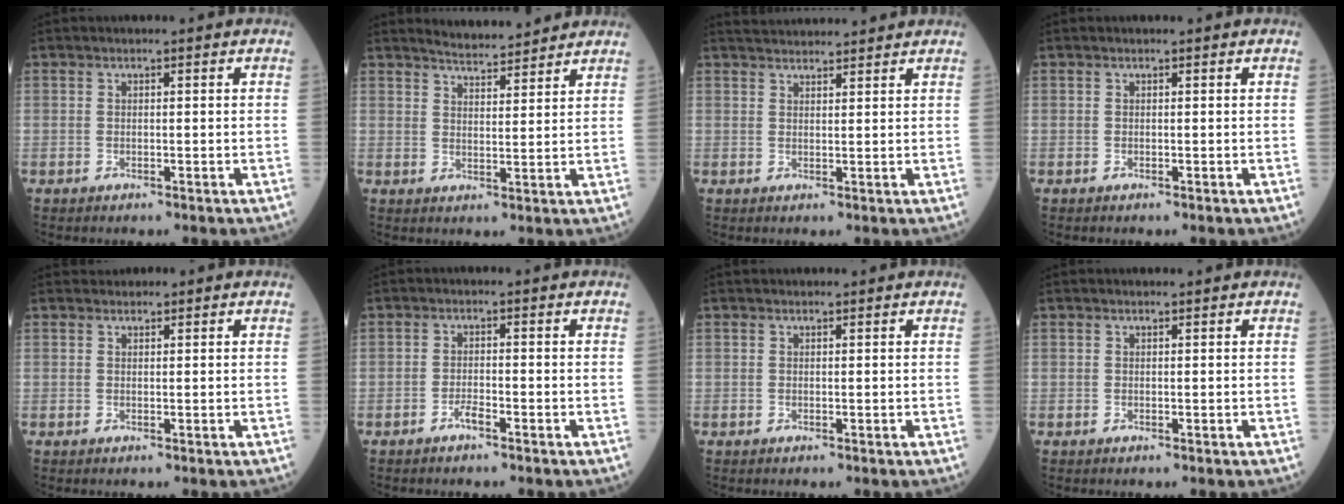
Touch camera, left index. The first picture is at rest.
{"total": 6.2, "force": [6.0, 0.6, 1.4], "torque": [-0.031, 0.009, 0.091]}
{"total": 6.7, "force": [6.5, 0.5, 1.6], "torque": [-0.028, 0.036, 0.095]}
{"total": 0.0}
{"total": 0.7, "force": [0.6, 0.3, -0.1], "torque": [-0.004, 0.008, 0.009]}
{"total": 1.7, "force": [-1.3, 0.1, 1.0], "torque": [-0.025, 0.000, -0.023]}
{"total": 0.6, "force": [0.6, 0.1, 0.0], "torque": [-0.007, 0.013, 0.012]}
{"total": 0.0}